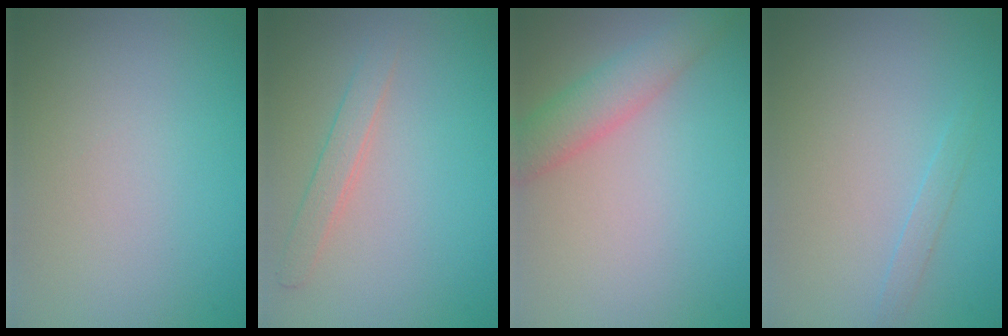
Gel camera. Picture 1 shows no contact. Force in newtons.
{"total": 1.7, "press": 1.7, "slide": 0.1}
{"total": 3.3, "press": 3.3, "slide": 0.2}
{"total": 0.9, "press": 0.9, "slide": 0.0}